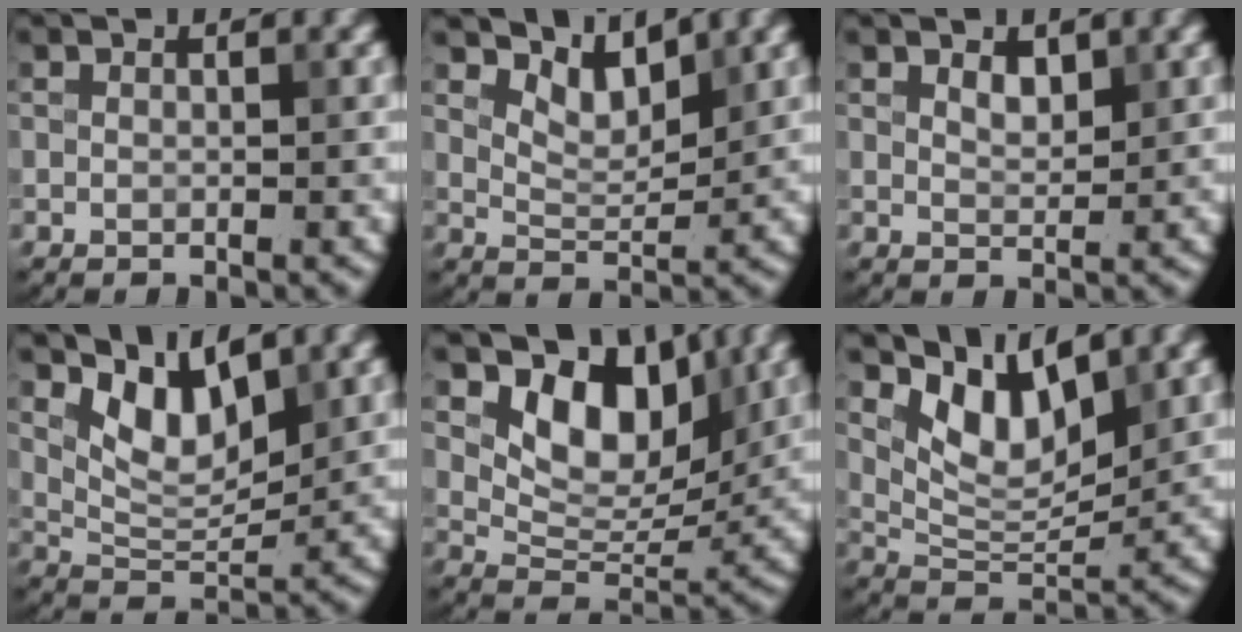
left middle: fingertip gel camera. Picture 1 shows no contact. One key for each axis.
{"total": 3.2, "fx": 2.6, "fy": 1.1, "fz": 1.5, "tx": -0.034, "ty": -0.008, "tz": 0.044}
{"total": 1.5, "fx": 1.0, "fy": 0.7, "fz": 0.8, "tx": -0.015, "ty": -0.001, "tz": 0.020}
{"total": 4.8, "fx": 2.7, "fy": 2.2, "fz": 3.4, "tx": -0.065, "ty": -0.012, "tz": 0.047}
{"total": 7.2, "fx": 3.2, "fy": 4.4, "fz": 4.7, "tx": -0.068, "ty": -0.016, "tz": 0.052}
{"total": 5.7, "fx": 3.3, "fy": 2.6, "fz": 3.9, "tx": -0.073, "ty": -0.011, "tz": 0.059}